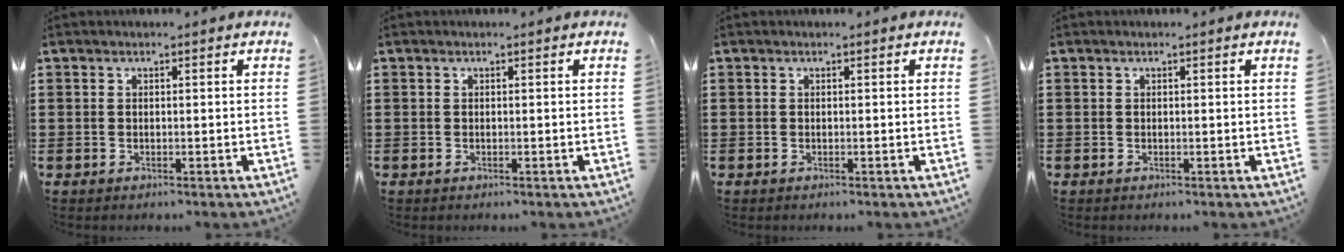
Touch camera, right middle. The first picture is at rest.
{"total": 0.0}
{"total": 0.0}
{"total": 0.0}